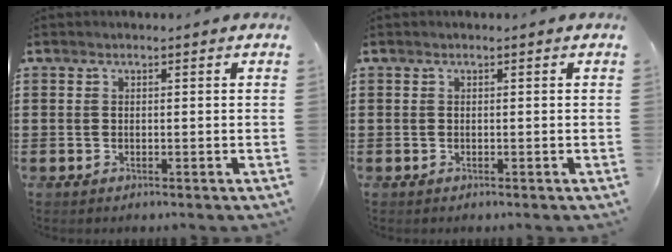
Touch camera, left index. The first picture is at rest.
{"total": 0.0}